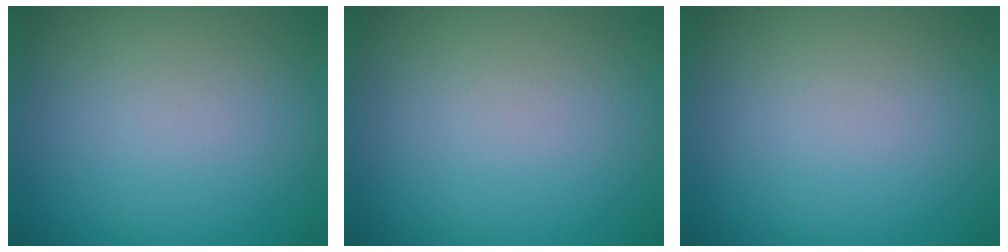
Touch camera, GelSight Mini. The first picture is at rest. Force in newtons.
{"total": 0.0}
{"total": 0.0}